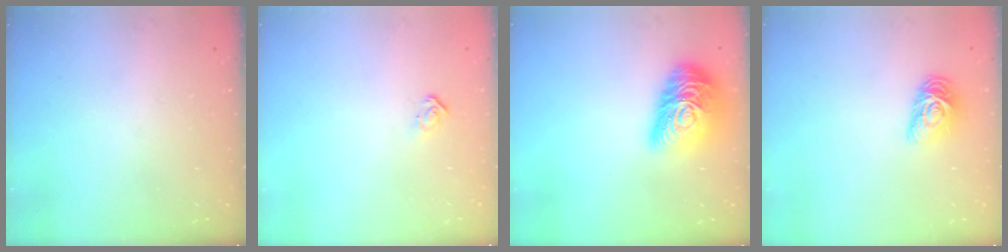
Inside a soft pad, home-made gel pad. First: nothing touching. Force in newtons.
{"total": 3.9, "press": 3.9, "slide": 0.2}
{"total": 17.2, "press": 17.2, "slide": 1.1}
{"total": 8.6, "press": 8.6, "slide": 0.6}